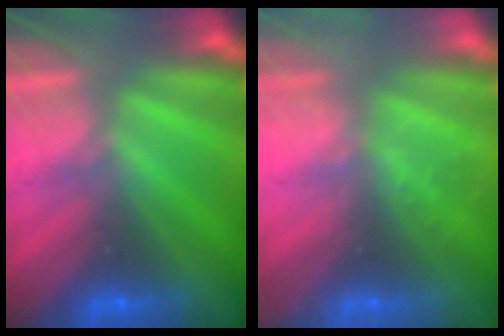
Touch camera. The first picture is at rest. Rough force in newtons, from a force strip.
{"total": 2.3}